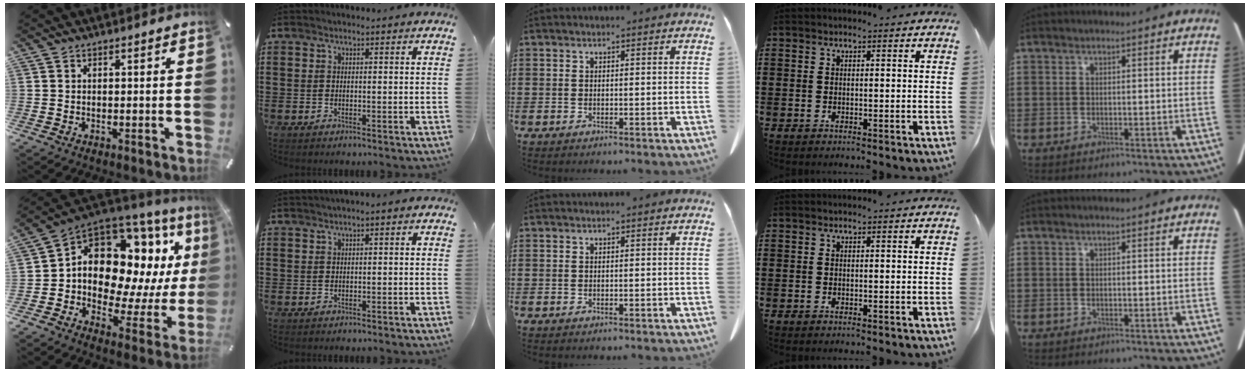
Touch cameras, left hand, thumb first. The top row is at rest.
{"thumb": {"total": 15.8, "force": [5.5, 11.2, 9.7], "torque": [-0.164, -0.056, 0.095]}, "index": {"total": 0.9, "force": [-0.6, 0.3, 0.6], "torque": [-0.011, 0.000, -0.013]}}